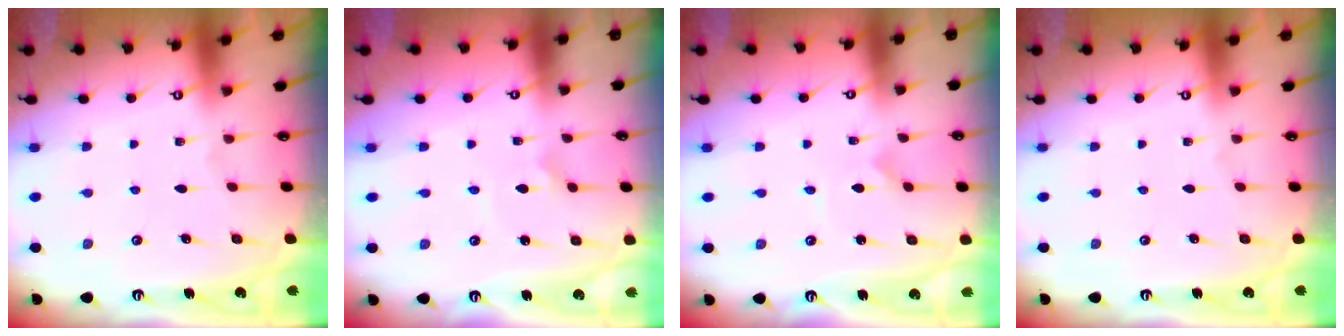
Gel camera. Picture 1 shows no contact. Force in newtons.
{"total": 2.1, "press": 2.1, "slide": 0.1}
{"total": 0.0}
{"total": 0.0}